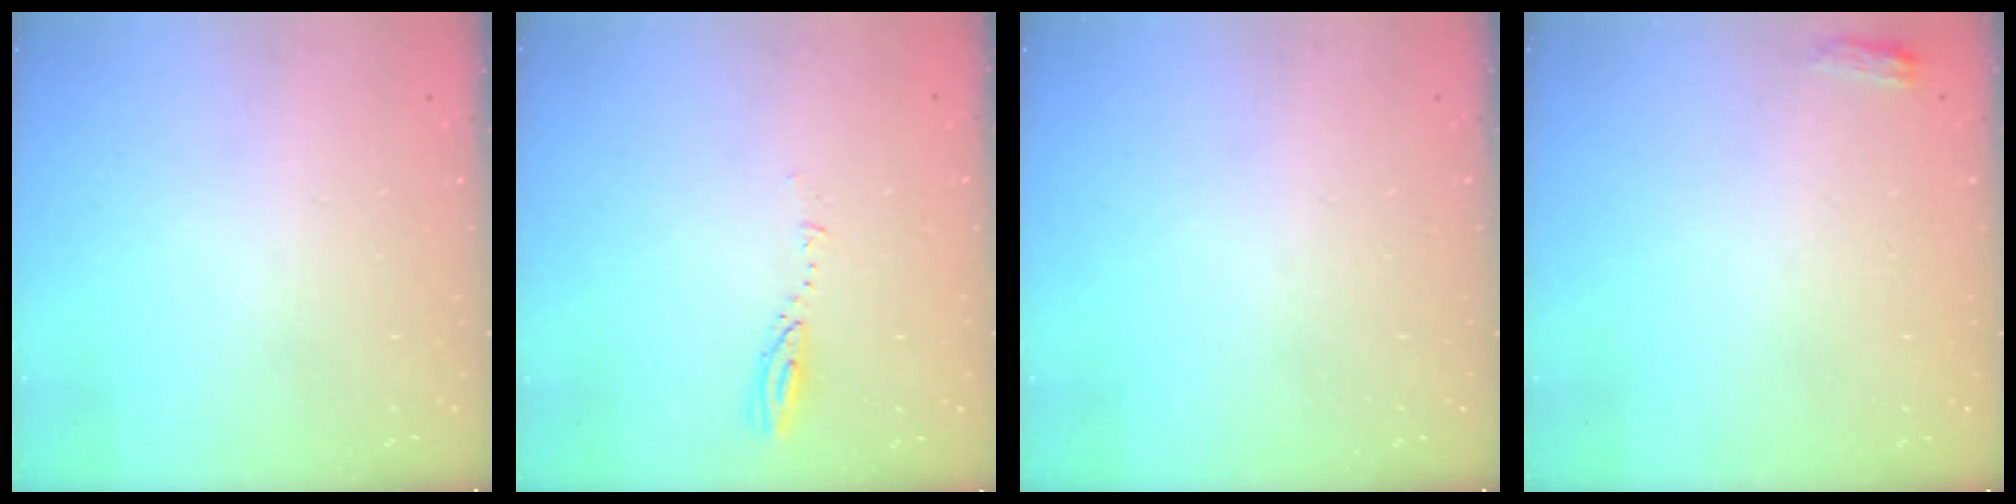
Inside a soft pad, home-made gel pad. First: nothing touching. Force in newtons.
{"total": 2.9, "press": 2.9, "slide": 0.3}
{"total": 0.0}
{"total": 2.6, "press": 2.6, "slide": 0.4}